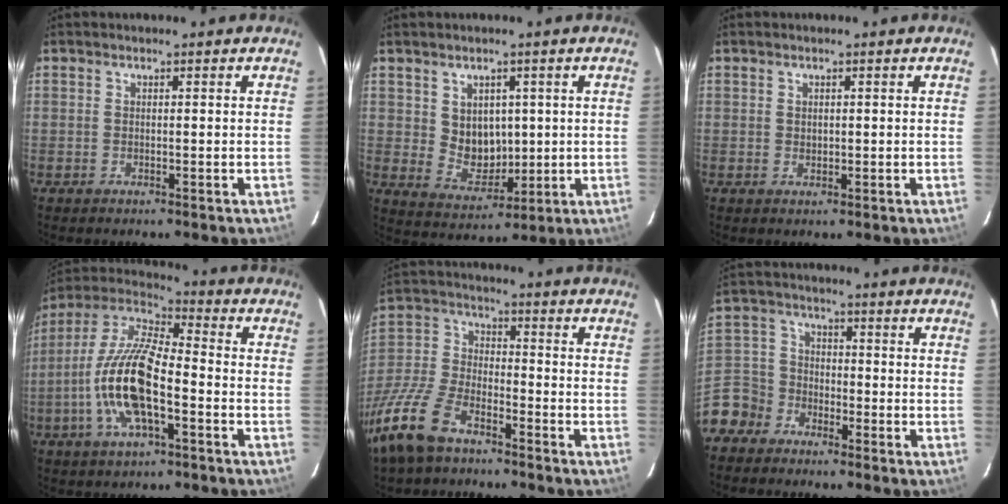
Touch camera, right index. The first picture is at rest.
{"total": 7.2, "force": [1.5, 5.9, 3.8], "torque": [-0.067, 0.000, 0.046]}
{"total": 1.0, "force": [0.4, 0.8, 0.5], "torque": [-0.007, 0.003, 0.008]}
{"total": 16.5, "force": [-5.1, 5.6, 14.6], "torque": [-0.296, -0.003, -0.105]}
{"total": 15.9, "force": [-10.9, 7.3, 9.0], "torque": [-0.218, -0.011, -0.219]}
{"total": 8.6, "force": [-5.8, 6.2, 1.2], "torque": [-0.046, 0.027, -0.124]}